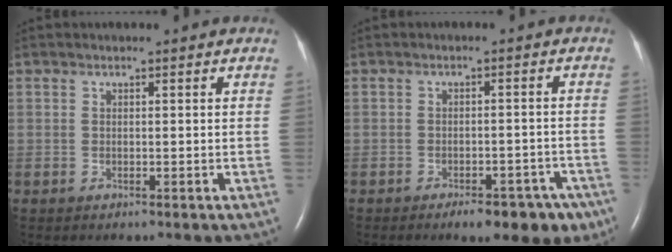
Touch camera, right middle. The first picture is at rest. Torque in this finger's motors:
{"motor_torque": [0.05, -0.05, 0.06, 0.02]}